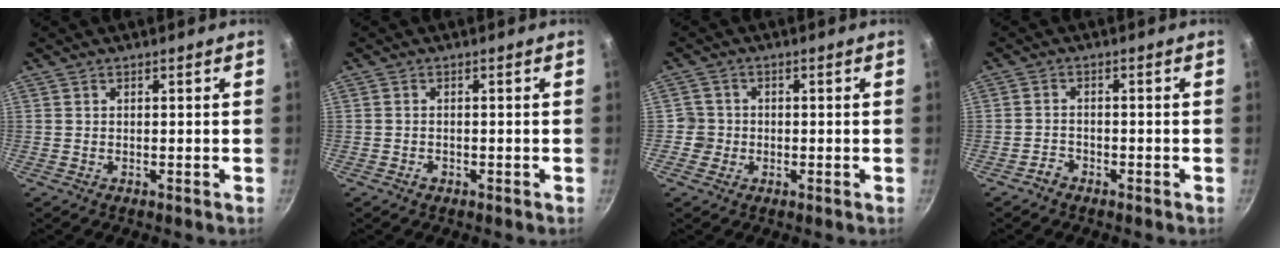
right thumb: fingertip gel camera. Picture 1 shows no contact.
{"total": 1.1, "force": [-0.6, 0.7, 0.5], "torque": [-0.010, 0.005, -0.011]}
{"total": 3.0, "force": [-0.7, 2.9, 0.3], "torque": [0.014, 0.012, -0.016]}
{"total": 2.0, "force": [-1.6, 1.1, 0.5], "torque": [-0.005, 0.022, -0.029]}